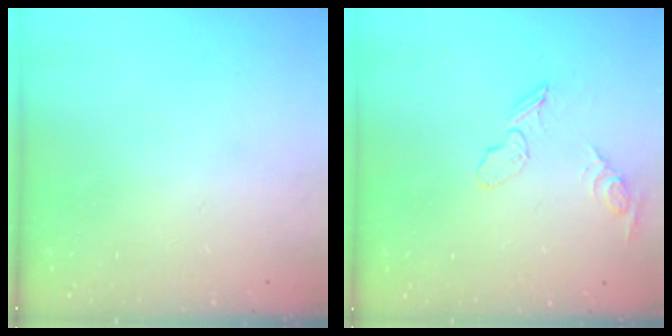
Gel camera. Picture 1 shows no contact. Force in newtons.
{"total": 8.3, "press": 8.1, "slide": 1.6}